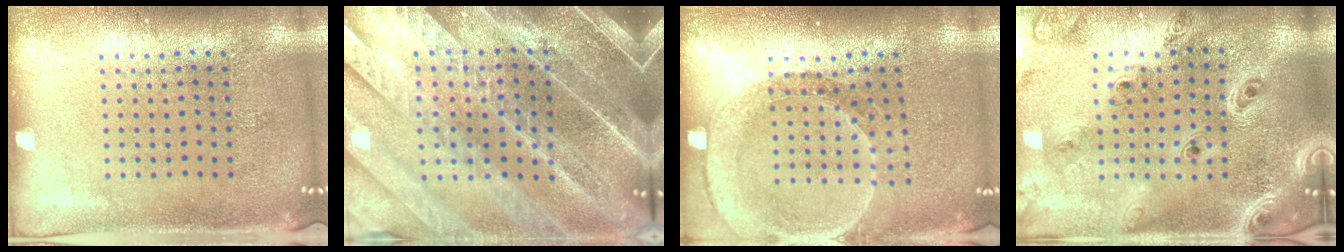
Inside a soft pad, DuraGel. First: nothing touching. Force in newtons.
{"total": 5.4, "press": 4.6, "slide": 2.9}
{"total": 1.5, "press": 1.5, "slide": 0.3}
{"total": 2.5, "press": 2.2, "slide": 1.2}